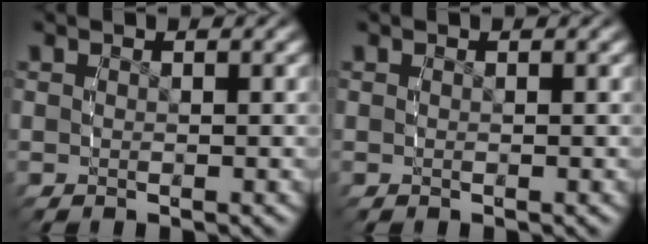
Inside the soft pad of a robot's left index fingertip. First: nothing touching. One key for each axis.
{"total": 0.0}